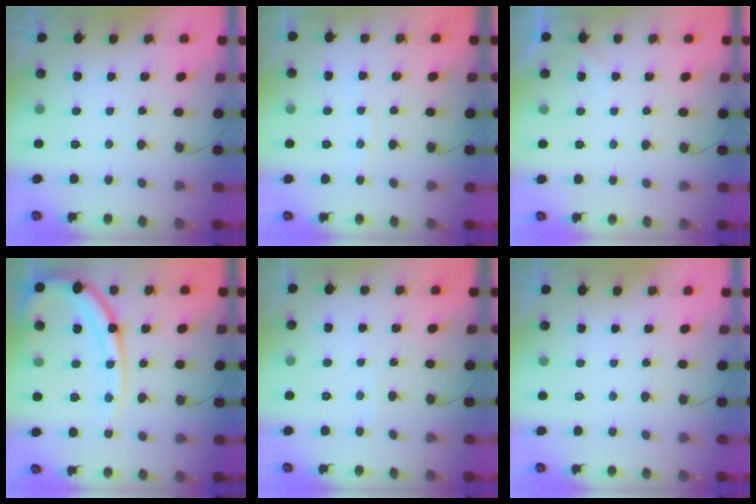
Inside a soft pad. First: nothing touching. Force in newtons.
{"total": 4.3, "press": 4.3, "slide": 0.7}
{"total": 2.2, "press": 2.2, "slide": 0.3}
{"total": 16.1, "press": 16.0, "slide": 2.0}
{"total": 2.2, "press": 2.2, "slide": 0.2}
{"total": 0.0}